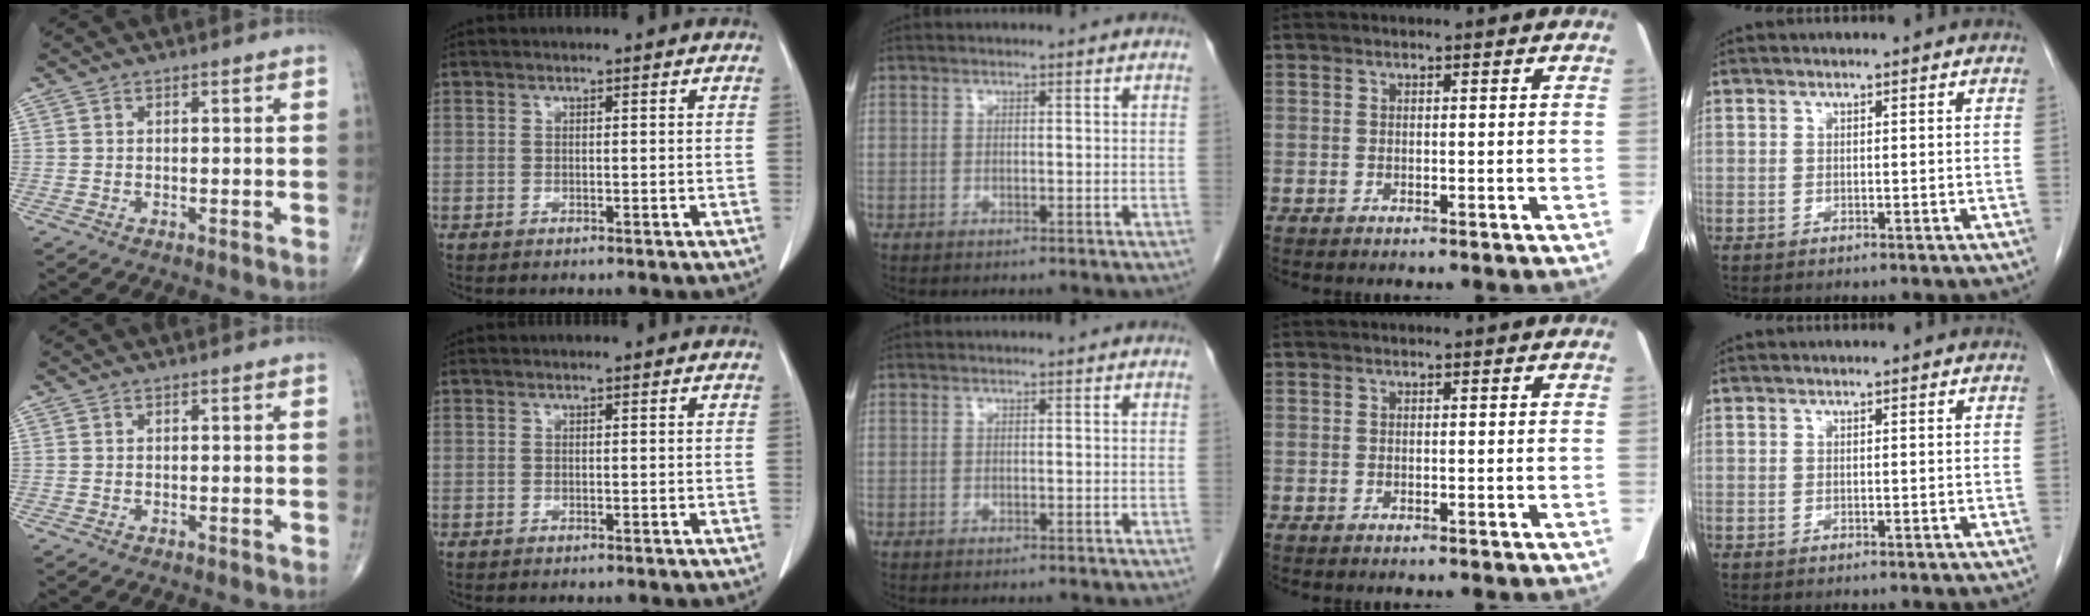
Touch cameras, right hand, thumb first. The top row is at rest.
{}